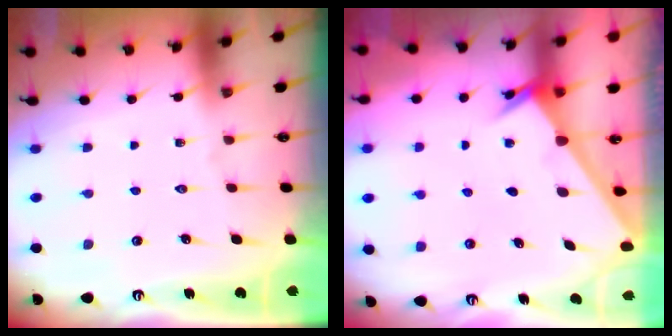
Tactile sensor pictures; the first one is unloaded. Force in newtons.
{"total": 2.4, "press": 2.4, "slide": 0.2}